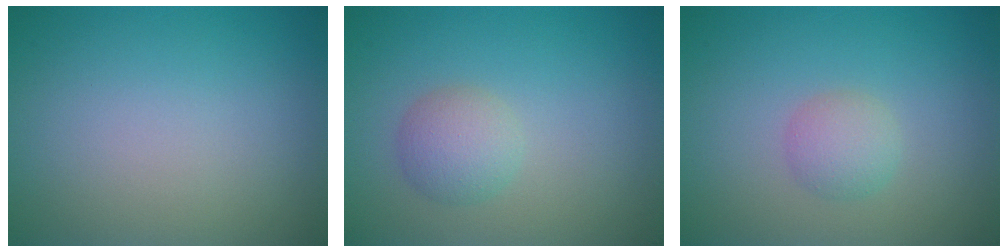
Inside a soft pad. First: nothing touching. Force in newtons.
{"total": 2.5, "press": 2.5, "slide": 0.1}
{"total": 1.9, "press": 1.9, "slide": 0.0}